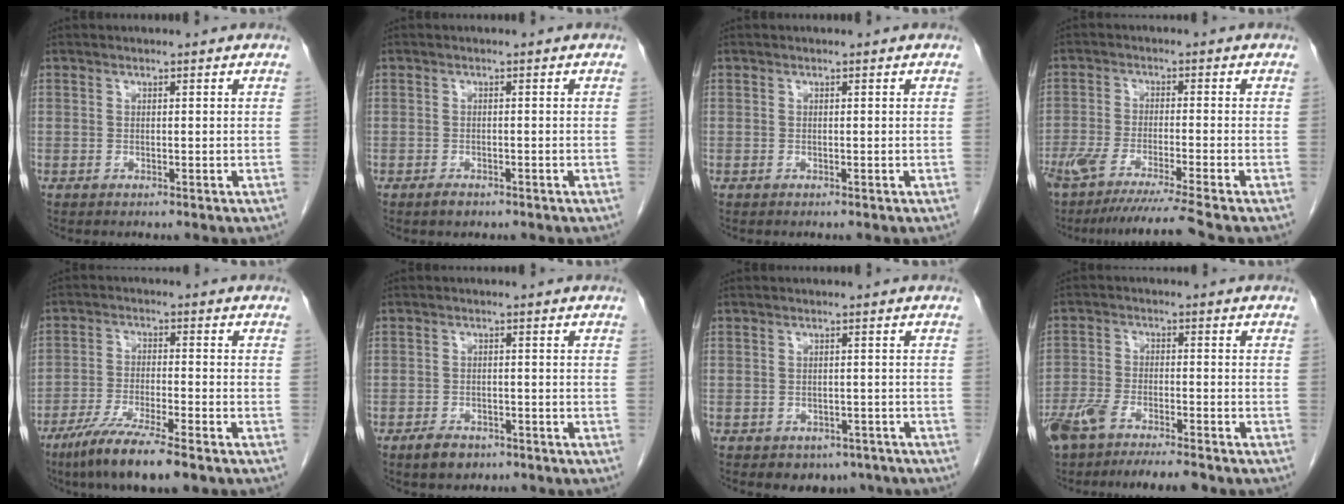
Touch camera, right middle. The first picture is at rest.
{"total": 1.4, "force": [-1.1, 0.7, 0.7], "torque": [-0.017, -0.001, -0.013]}
{"total": 0.0}
{"total": 11.5, "force": [-9.7, -1.9, 5.9], "torque": [-0.070, -0.039, -0.153]}
{"total": 10.3, "force": [-7.1, 0.8, 7.4], "torque": [-0.134, -0.028, -0.121]}
{"total": 3.6, "force": [-2.4, 2.0, 1.6], "torque": [-0.034, 0.000, -0.032]}
{"total": 4.6, "force": [-3.3, 3.0, 1.2], "torque": [-0.003, 0.007, -0.037]}
{"total": 10.9, "force": [-8.5, 2.4, 6.4], "torque": [-0.116, -0.010, -0.141]}